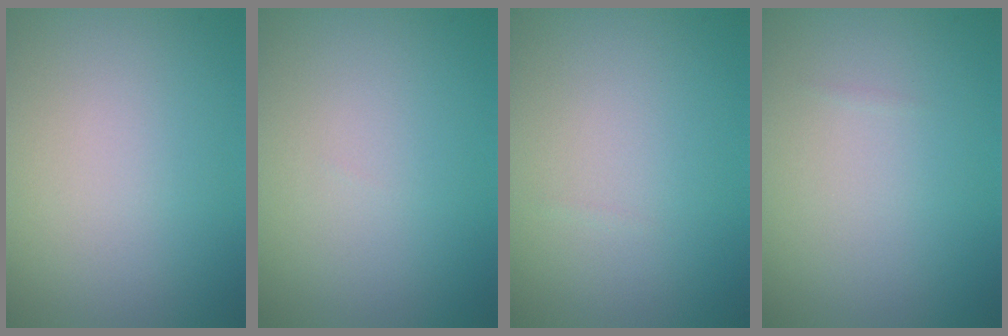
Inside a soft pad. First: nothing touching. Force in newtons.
{"total": 0.0}
{"total": 0.0}
{"total": 0.0}